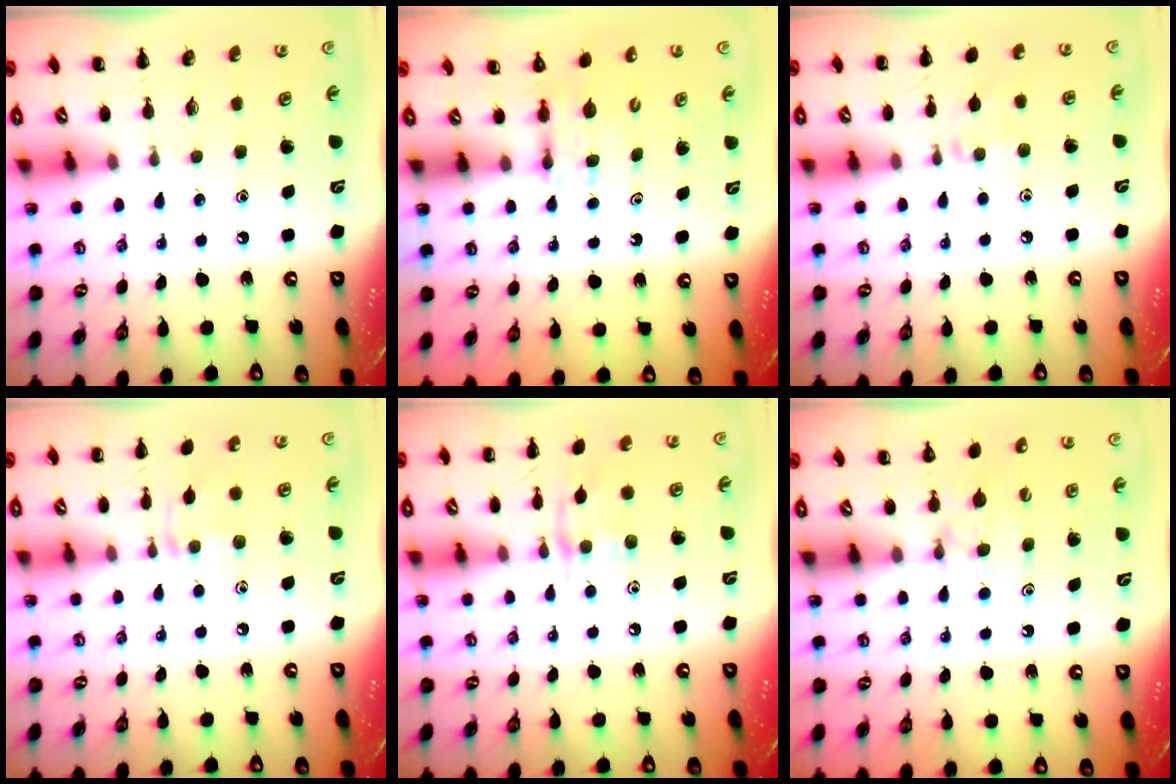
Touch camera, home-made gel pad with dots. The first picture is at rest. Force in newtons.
{"total": 3.4, "press": 3.1, "slide": 1.4}
{"total": 6.0, "press": 5.7, "slide": 2.0}
{"total": 5.2, "press": 4.8, "slide": 1.8}
{"total": 7.8, "press": 7.7, "slide": 1.0}
{"total": 5.3, "press": 5.1, "slide": 1.6}